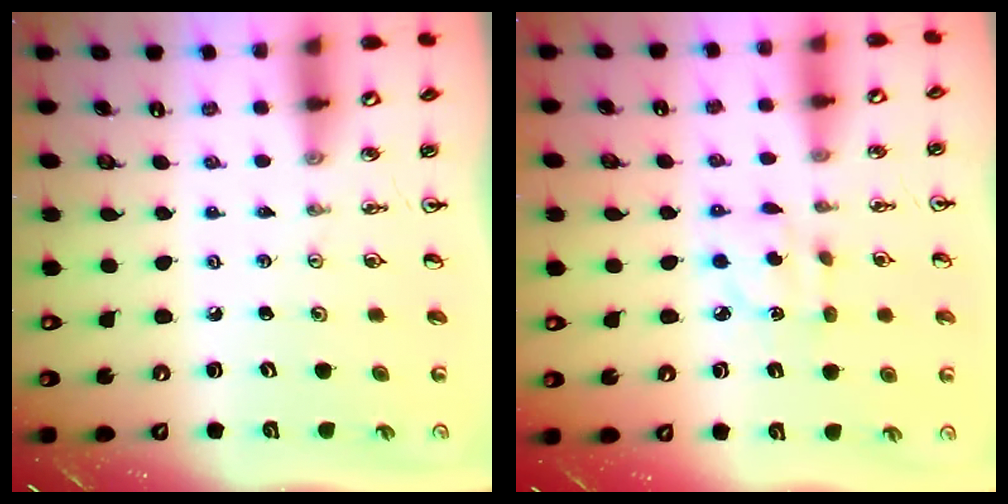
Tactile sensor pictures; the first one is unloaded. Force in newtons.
{"total": 3.4, "press": 3.4, "slide": 0.1}